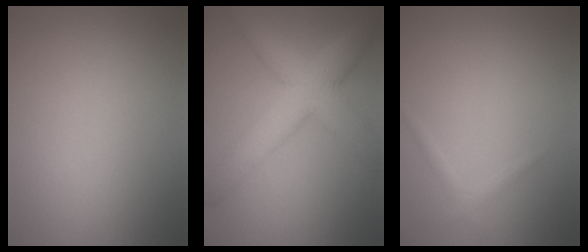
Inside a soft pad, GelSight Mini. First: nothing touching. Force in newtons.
{"total": 7.7, "press": 7.7, "slide": 0.1}
{"total": 0.9, "press": 0.9, "slide": 0.1}